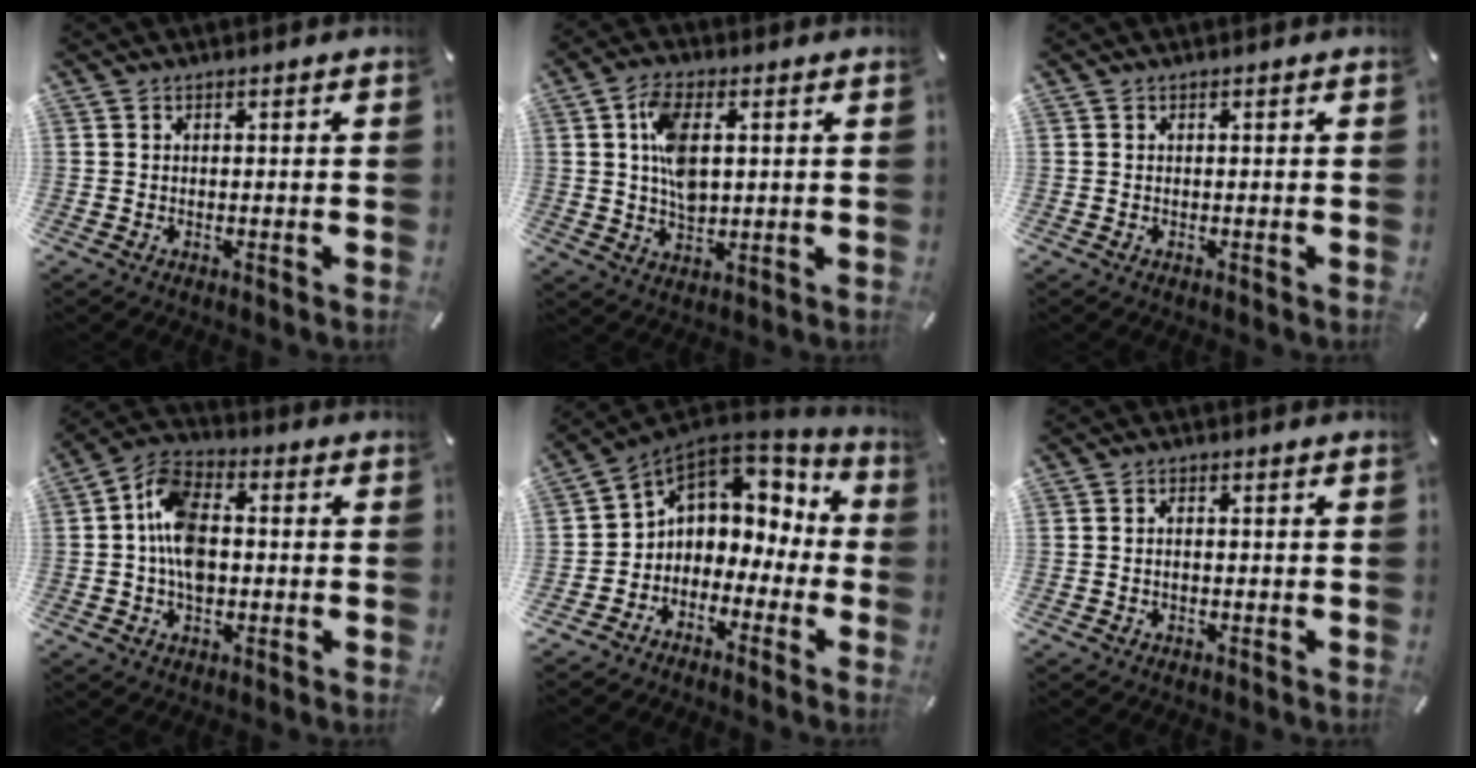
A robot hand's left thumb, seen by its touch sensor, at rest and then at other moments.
{"total": 8.5, "force": [1.6, 4.8, 6.8], "torque": [-0.136, 0.002, 0.023]}
{"total": 0.0}
{"total": 10.4, "force": [-1.0, 6.8, 7.8], "torque": [-0.168, 0.020, -0.018]}
{"total": 5.8, "force": [1.3, 5.6, 1.0], "torque": [-0.045, -0.023, 0.028]}
{"total": 1.1, "force": [-0.3, 0.5, 0.9], "torque": [-0.017, 0.001, -0.007]}